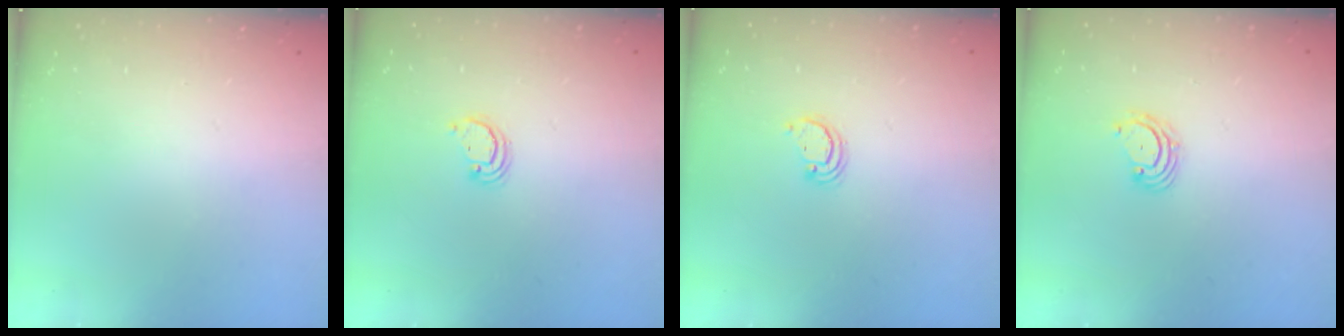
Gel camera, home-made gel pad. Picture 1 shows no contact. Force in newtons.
{"total": 2.4, "press": 2.4, "slide": 0.2}
{"total": 2.4, "press": 2.4, "slide": 0.2}
{"total": 3.3, "press": 3.3, "slide": 0.4}